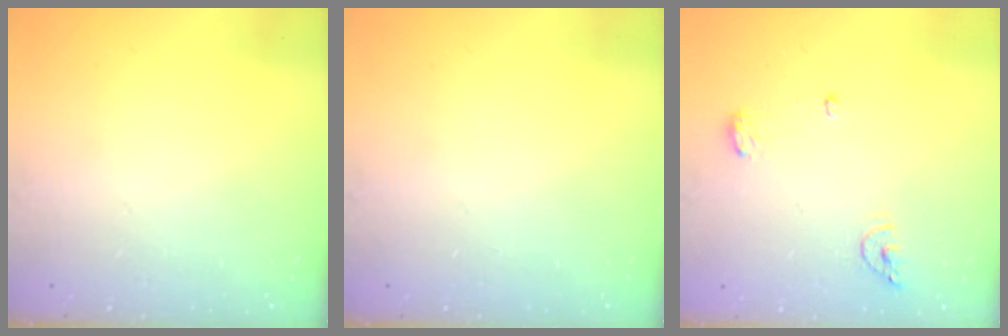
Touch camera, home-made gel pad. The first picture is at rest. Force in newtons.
{"total": 0.0}
{"total": 10.0, "press": 7.3, "slide": 6.9}